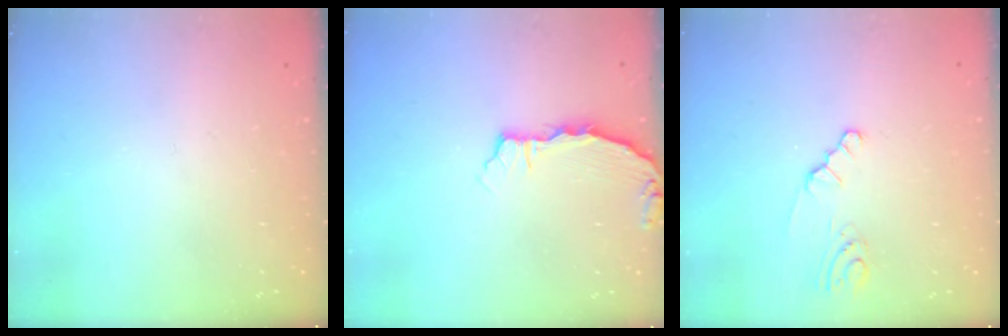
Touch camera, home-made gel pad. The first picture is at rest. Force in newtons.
{"total": 3.2, "press": 3.2, "slide": 0.4}
{"total": 2.1, "press": 2.1, "slide": 0.3}